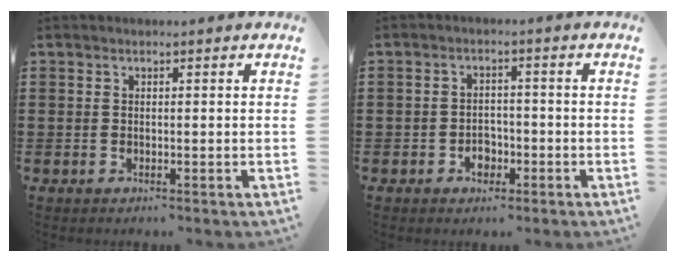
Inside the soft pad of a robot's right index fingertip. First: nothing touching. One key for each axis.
{"total": 2.9, "fx": -1.5, "fy": 2.1, "fz": 1.3, "tx": -0.027, "ty": 0.002, "tz": -0.029}